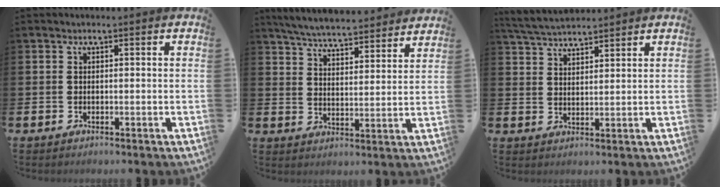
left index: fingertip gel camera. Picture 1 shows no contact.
{"total": 6.1, "force": [6.0, 0.4, 1.0], "torque": [-0.048, -0.039, 0.107]}
{"total": 4.5, "force": [4.4, 0.6, 0.8], "torque": [-0.034, -0.018, 0.080]}